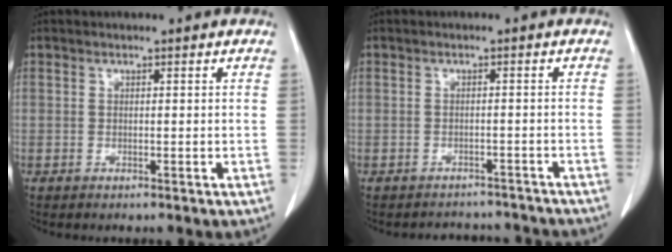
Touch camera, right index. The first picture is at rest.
{"total": 6.3, "force": [-5.6, 2.8, -0.3], "torque": [0.009, 0.021, -0.066]}